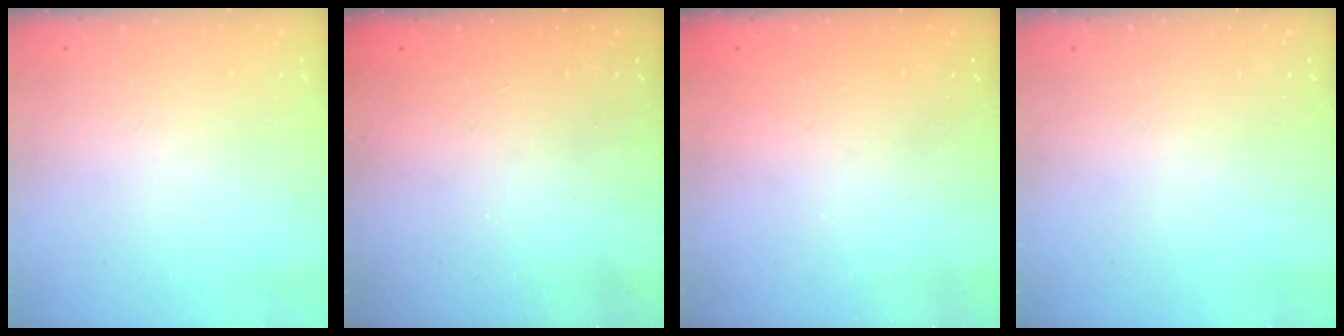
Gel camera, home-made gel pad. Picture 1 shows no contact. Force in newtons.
{"total": 2.3, "press": 2.2, "slide": 0.7}
{"total": 2.4, "press": 2.3, "slide": 0.8}
{"total": 0.0}